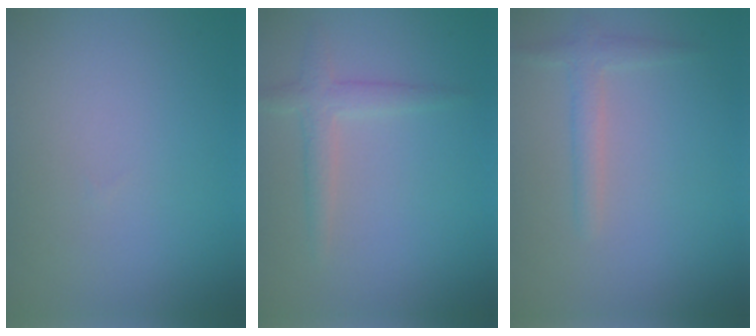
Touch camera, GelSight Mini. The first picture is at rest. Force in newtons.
{"total": 2.1, "press": 2.1, "slide": 0.1}
{"total": 1.8, "press": 1.7, "slide": 0.1}